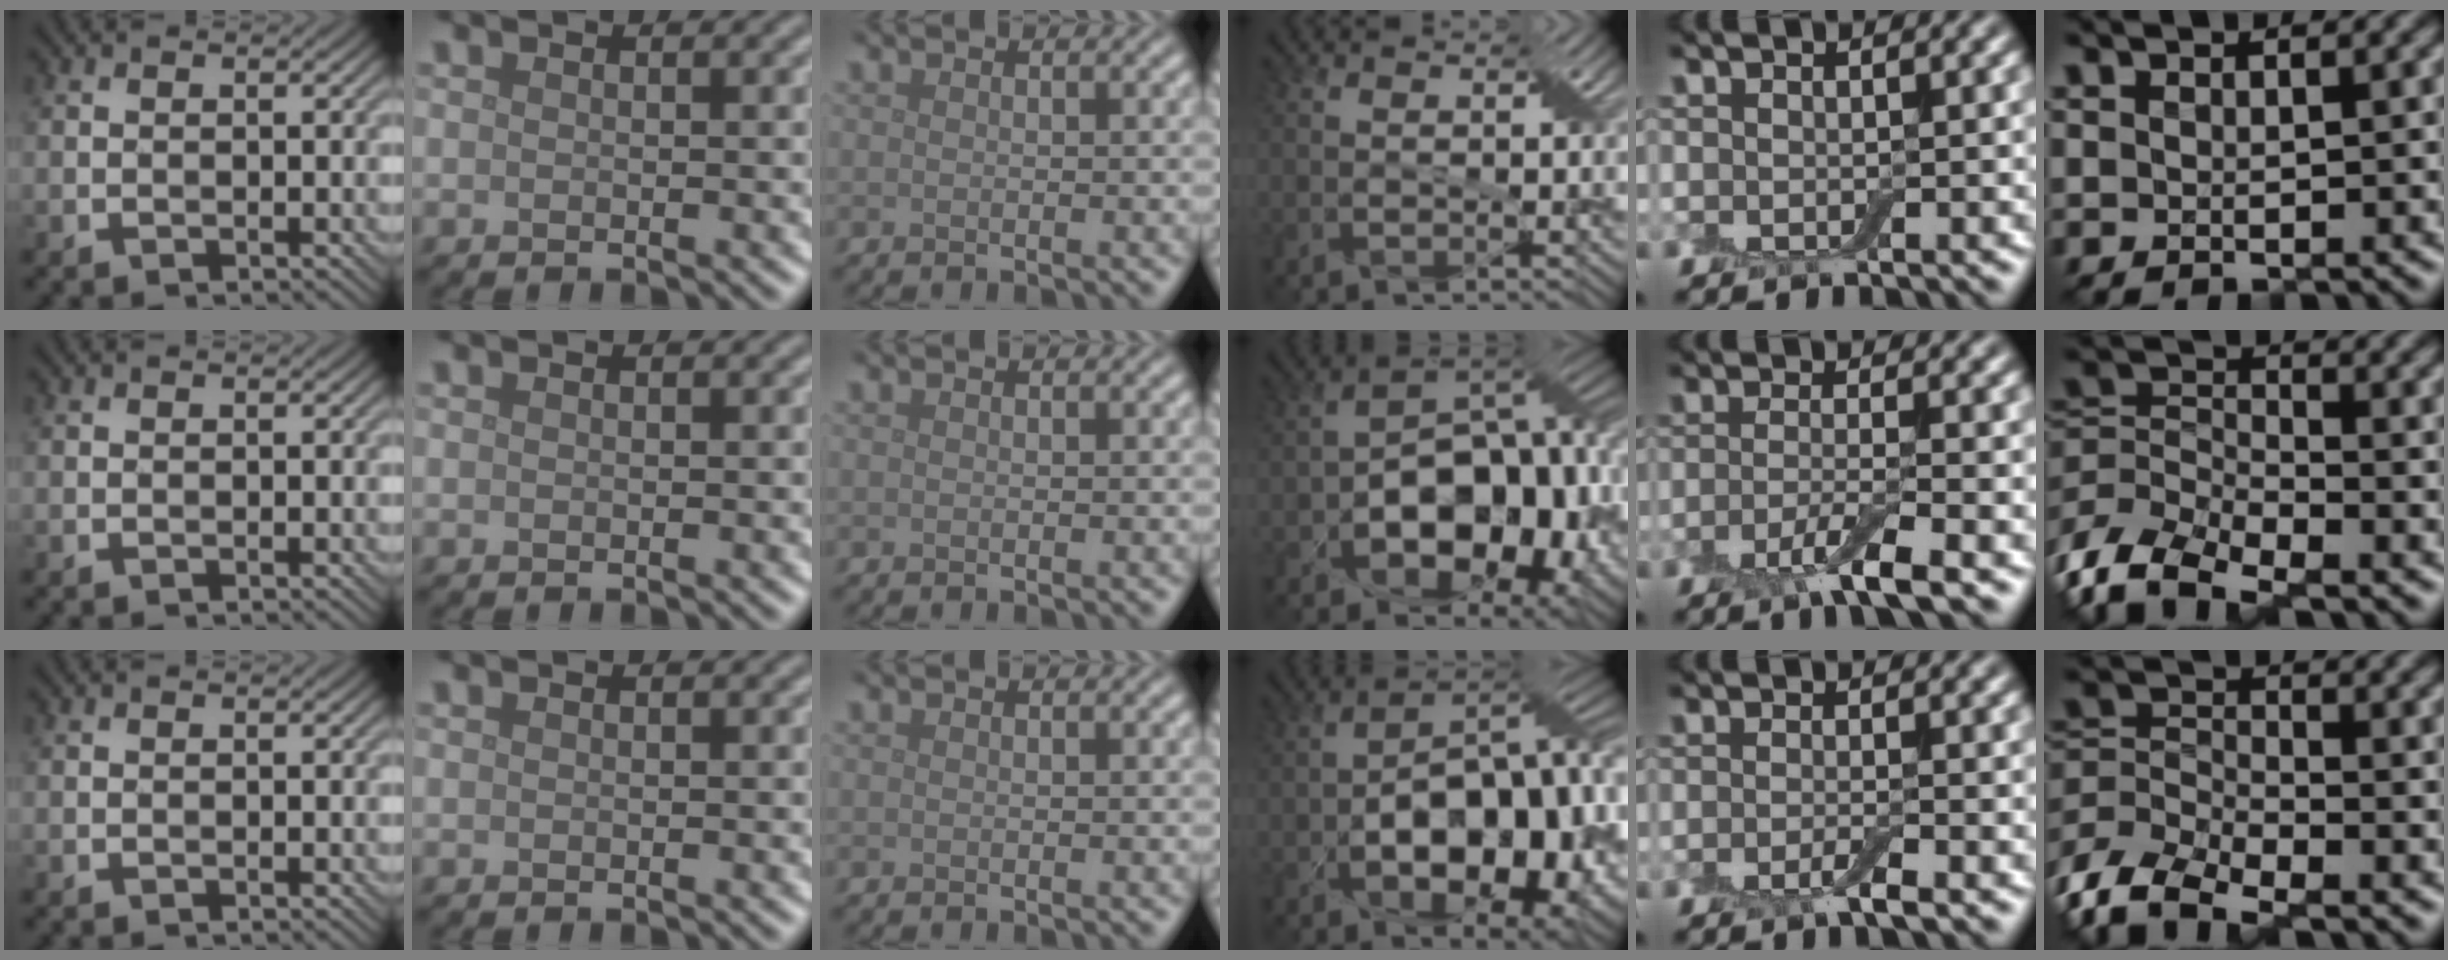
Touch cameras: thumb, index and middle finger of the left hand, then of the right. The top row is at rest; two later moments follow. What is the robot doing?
{"motion": "pour", "object": "bowl"}